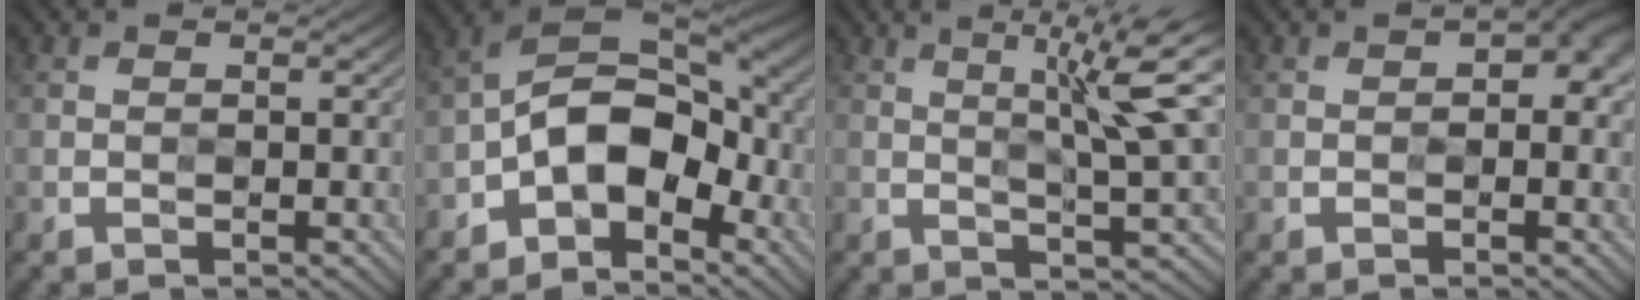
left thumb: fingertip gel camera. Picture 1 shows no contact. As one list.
[{"total": 11.1, "force": [-3.9, 6.5, 8.1], "torque": [-0.127, 0.004, -0.088]}, {"total": 8.1, "force": [2.8, 0.8, 7.6], "torque": [-0.121, 0.016, 0.045]}, {"total": 3.1, "force": [0.2, 1.8, 2.5], "torque": [-0.026, -0.001, 0.003]}]